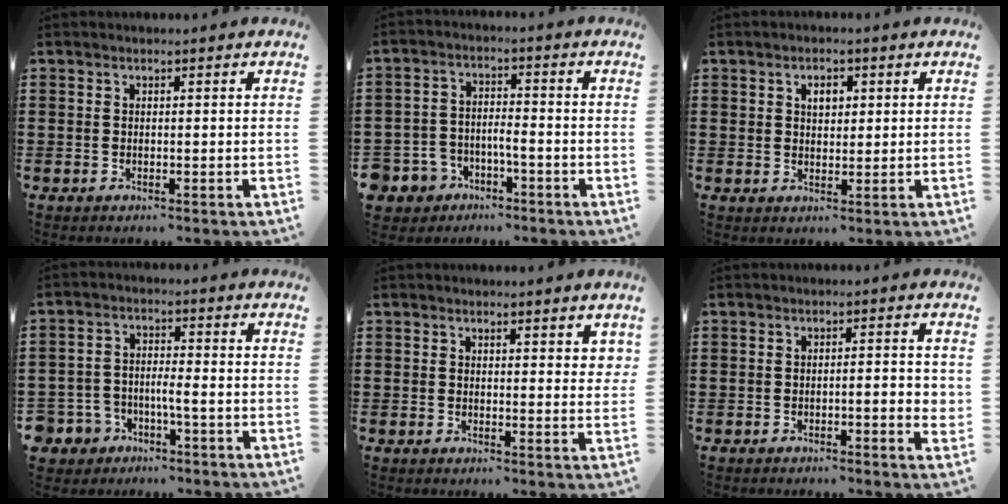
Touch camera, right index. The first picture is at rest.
{"total": 4.6, "force": [-4.0, 2.2, 0.7], "torque": [-0.048, -0.001, -0.090]}
{"total": 2.7, "force": [1.0, 1.7, 1.8], "torque": [-0.034, 0.007, 0.016]}
{"total": 3.9, "force": [-2.9, 2.0, 1.6], "torque": [-0.055, -0.003, -0.065]}
{"total": 1.7, "force": [1.5, 0.5, 0.5], "torque": [-0.004, 0.002, 0.028]}
{"total": 2.9, "force": [-0.8, 0.4, 2.8], "torque": [-0.046, 0.000, -0.015]}